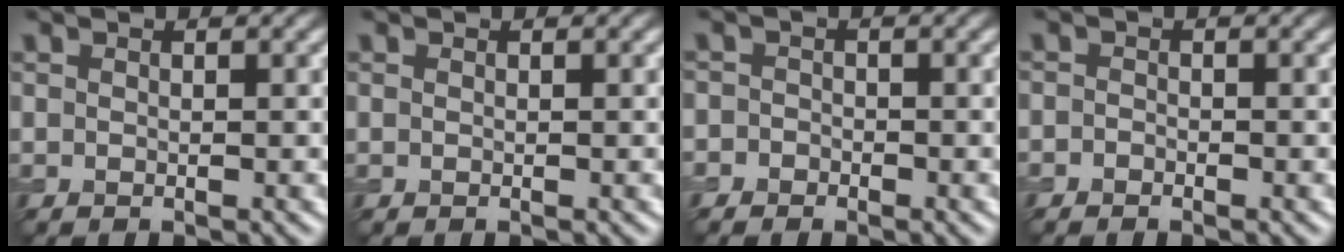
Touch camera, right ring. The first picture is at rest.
{"total": 0.0}
{"total": 1.4, "force": [-0.7, 1.2, 0.2], "torque": [0.013, 0.003, -0.019]}
{"total": 0.7, "force": [-0.6, 0.4, 0.2], "torque": [-0.001, -0.001, -0.012]}